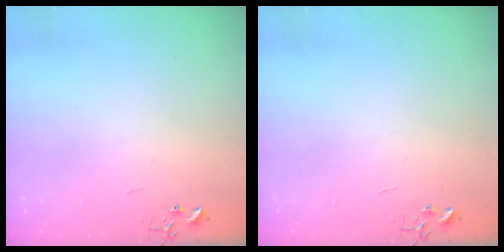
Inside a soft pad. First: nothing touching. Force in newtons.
{"total": 0.0}